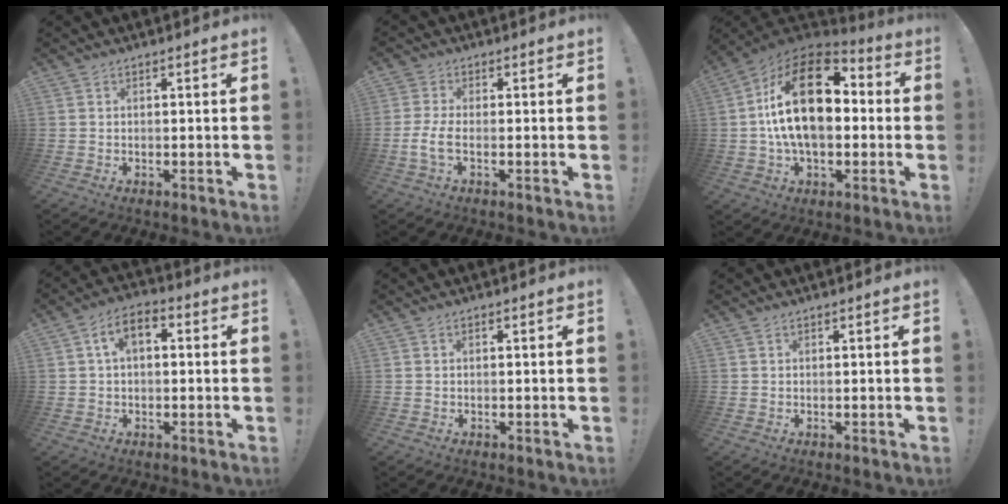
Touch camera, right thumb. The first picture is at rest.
{"total": 5.3, "force": [-1.5, 2.1, 4.6], "torque": [-0.101, -0.007, -0.027]}
{"total": 24.7, "force": [3.3, 13.5, 20.4], "torque": [-0.360, 0.002, 0.055]}
{"total": 6.7, "force": [1.2, 4.0, 5.2], "torque": [-0.083, 0.010, 0.022]}
{"total": 0.0}
{"total": 0.0}